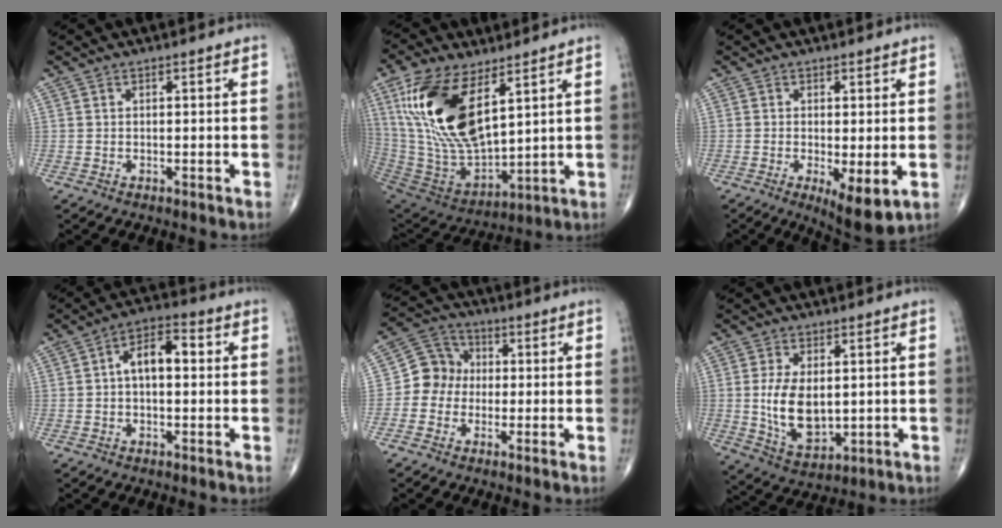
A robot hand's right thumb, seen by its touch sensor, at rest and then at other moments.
{"total": 21.7, "force": [8.4, 10.1, 17.3], "torque": [-0.339, -0.037, 0.171]}
{"total": 7.2, "force": [-1.7, 2.3, 6.6], "torque": [-0.103, -0.023, -0.022]}
{"total": 7.7, "force": [0.7, 4.2, 6.4], "torque": [-0.096, 0.027, 0.003]}
{"total": 7.5, "force": [-0.7, 6.8, 3.1], "torque": [-0.027, 0.027, -0.028]}
{"total": 10.5, "force": [0.4, 6.0, 8.6], "torque": [-0.149, -0.017, 0.023]}